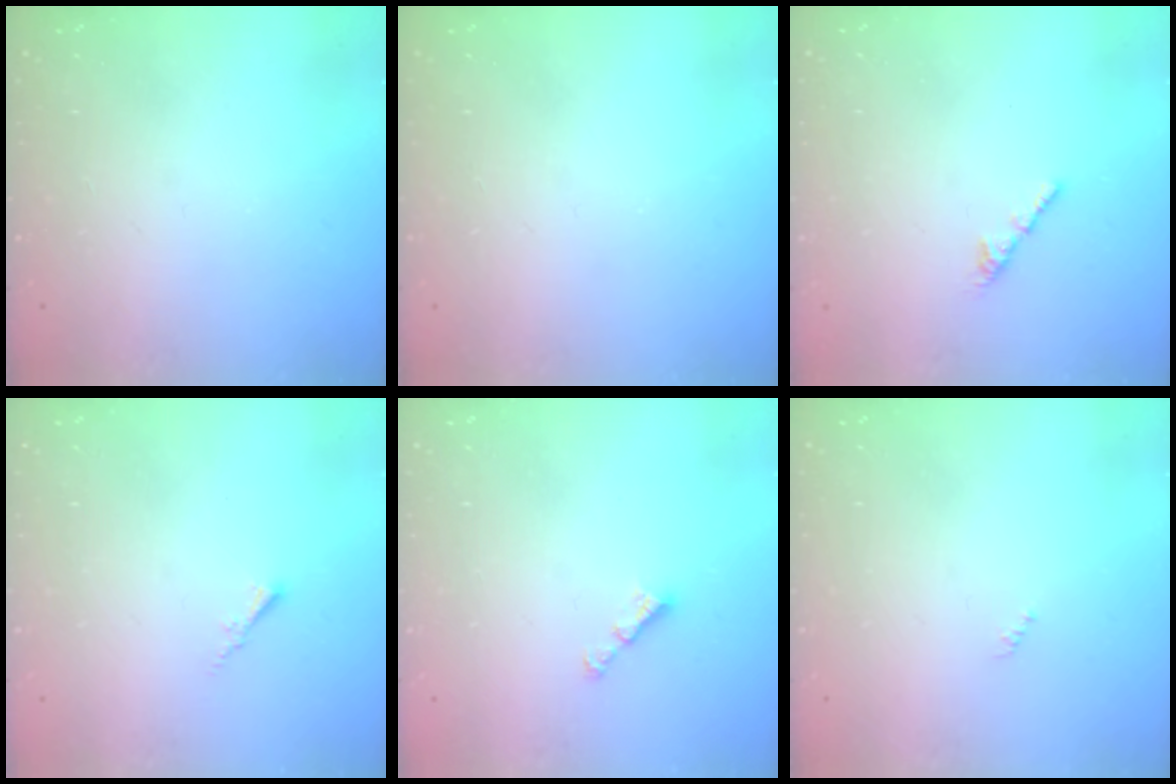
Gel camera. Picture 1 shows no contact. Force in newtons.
{"total": 0.0}
{"total": 2.1, "press": 2.0, "slide": 0.7}
{"total": 0.5, "press": 0.4, "slide": 0.3}
{"total": 3.0, "press": 2.9, "slide": 0.5}
{"total": 0.0}